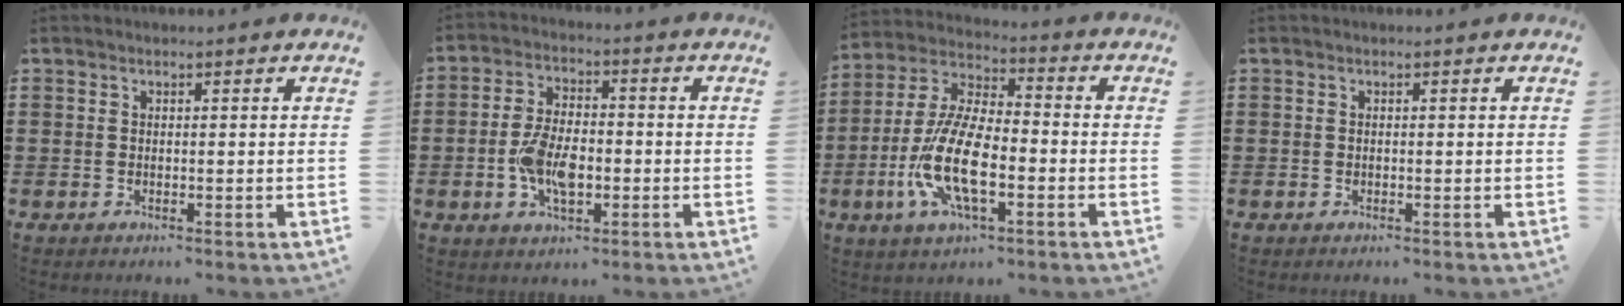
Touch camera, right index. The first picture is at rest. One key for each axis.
{"total": 7.6, "fx": -1.9, "fy": 3.9, "fz": 6.3, "tx": -0.141, "ty": 0.001, "tz": -0.039}
{"total": 12.7, "fx": -3.9, "fy": 5.0, "fz": 11.0, "tx": -0.260, "ty": -0.012, "tz": -0.080}
{"total": 0.0}